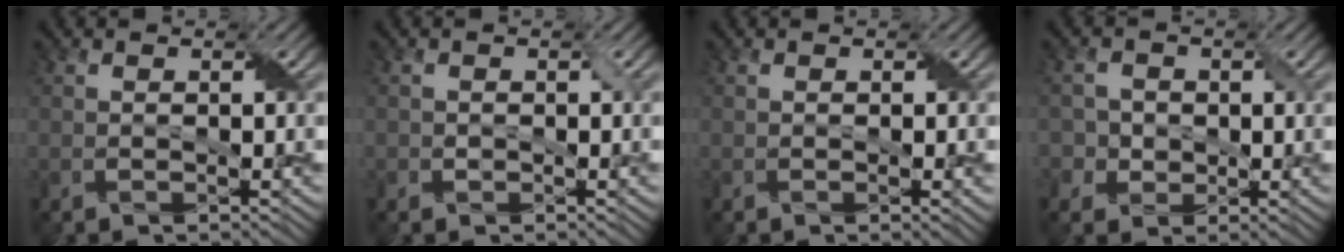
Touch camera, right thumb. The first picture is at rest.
{"total": 1.1, "force": [-0.2, 1.0, 0.4], "torque": [-0.012, -0.001, -0.005]}
{"total": 1.2, "force": [-0.1, 0.2, 1.2], "torque": [-0.018, -0.003, -0.002]}
{"total": 3.1, "force": [-0.2, 3.0, 0.9], "torque": [-0.023, 0.001, -0.015]}